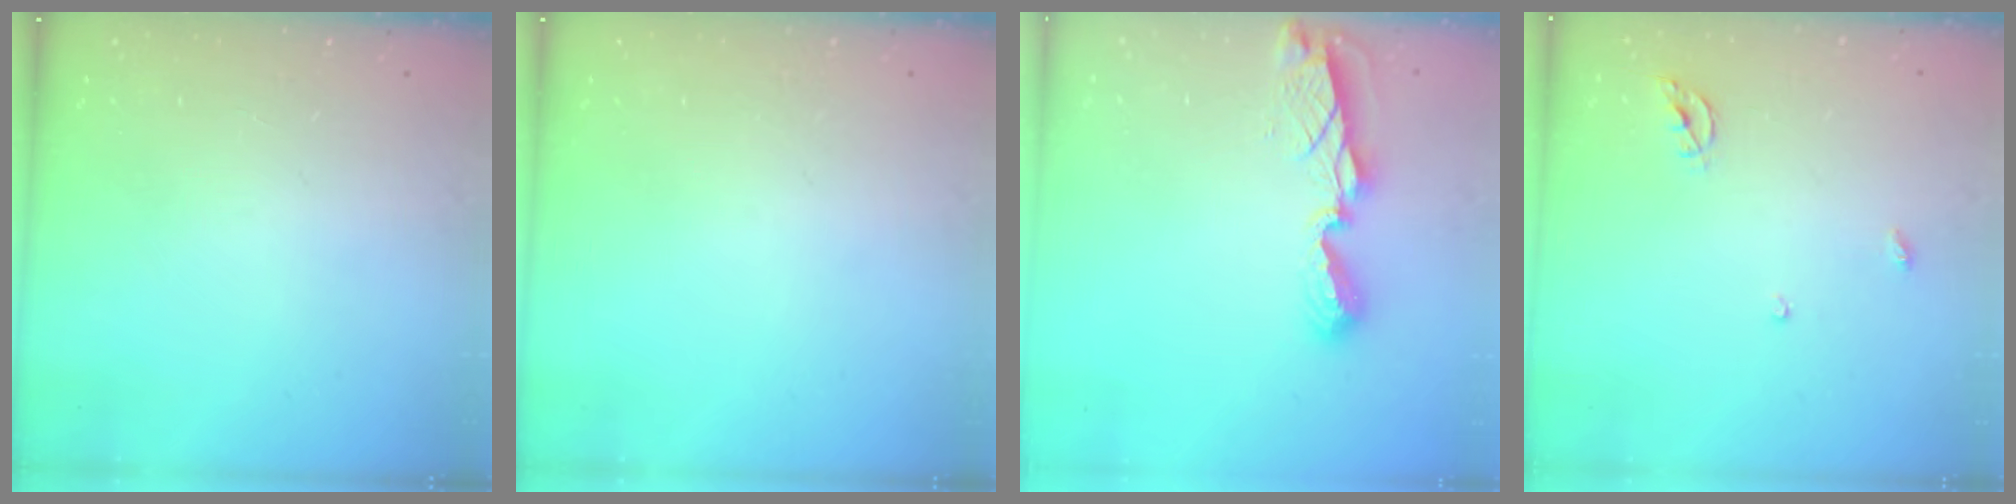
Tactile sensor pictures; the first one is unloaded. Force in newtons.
{"total": 0.0}
{"total": 8.3, "press": 8.3, "slide": 0.7}
{"total": 5.7, "press": 5.6, "slide": 0.5}